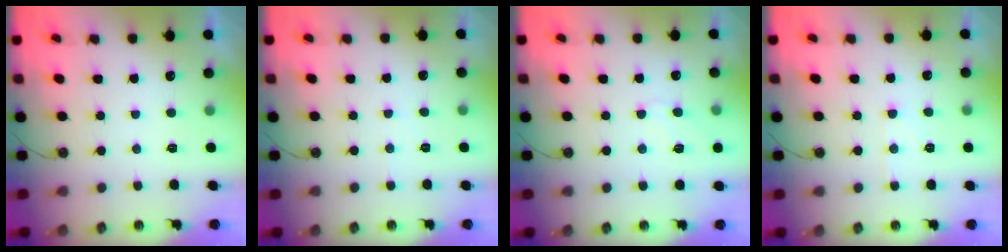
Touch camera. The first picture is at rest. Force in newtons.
{"total": 3.2, "press": 3.1, "slide": 0.7}
{"total": 5.4, "press": 5.3, "slide": 0.6}
{"total": 4.4, "press": 4.3, "slide": 0.6}